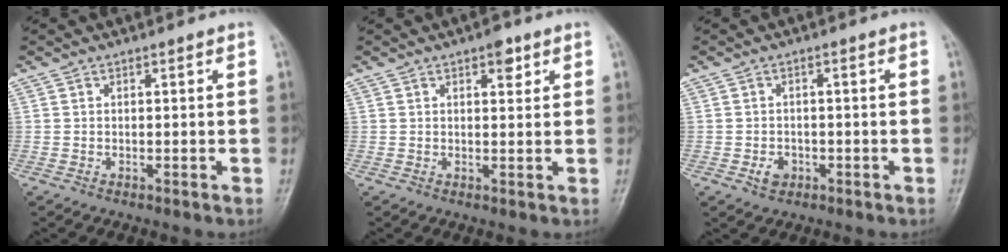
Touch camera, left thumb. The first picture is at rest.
{"total": 3.0, "force": [1.7, 1.4, 2.0], "torque": [-0.016, -0.005, 0.020]}
{"total": 2.7, "force": [-1.1, 2.1, 1.3], "torque": [-0.015, 0.007, -0.015]}